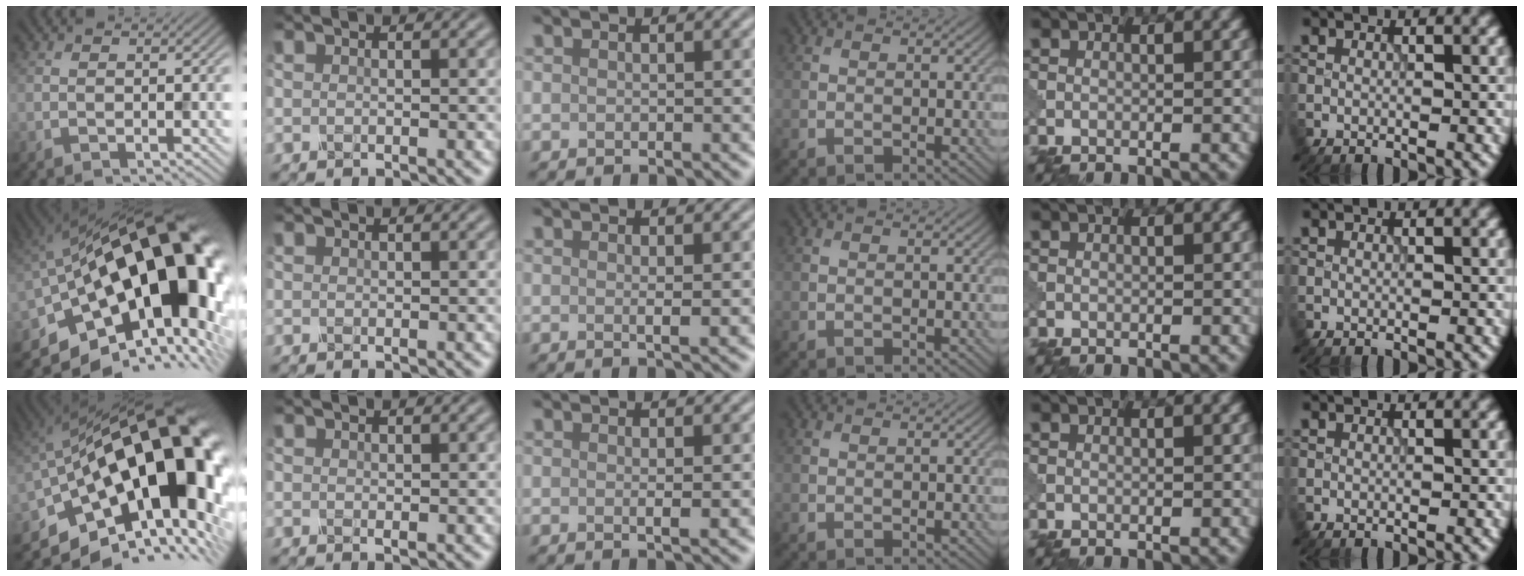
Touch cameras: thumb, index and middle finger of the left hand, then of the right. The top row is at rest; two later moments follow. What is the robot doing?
{"motion": "shake", "object": "salt shaker"}